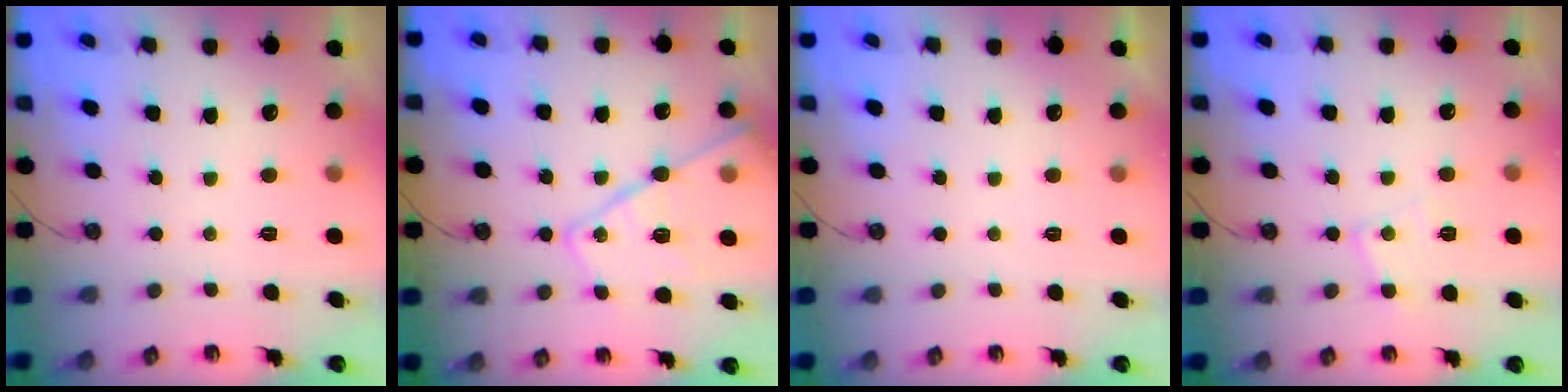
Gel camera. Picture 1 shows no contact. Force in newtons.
{"total": 18.2, "press": 18.1, "slide": 1.6}
{"total": 2.2, "press": 2.2, "slide": 0.4}
{"total": 7.1, "press": 7.0, "slide": 0.4}